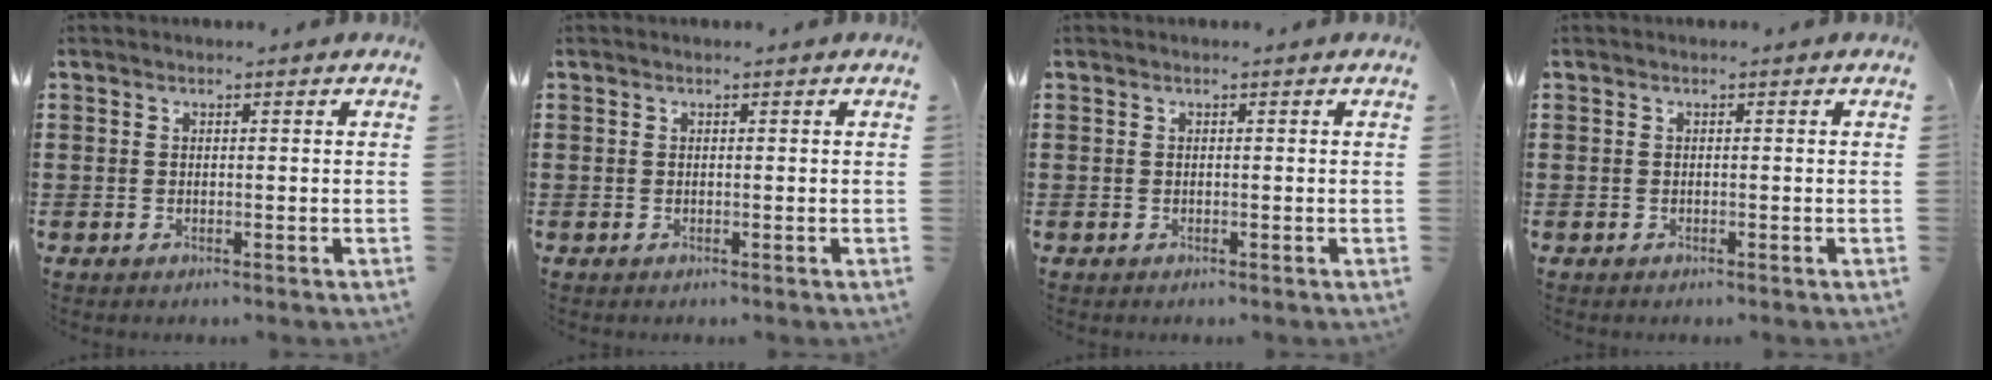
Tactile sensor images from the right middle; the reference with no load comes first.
{"total": 0.0}
{"total": 0.0}
{"total": 0.0}